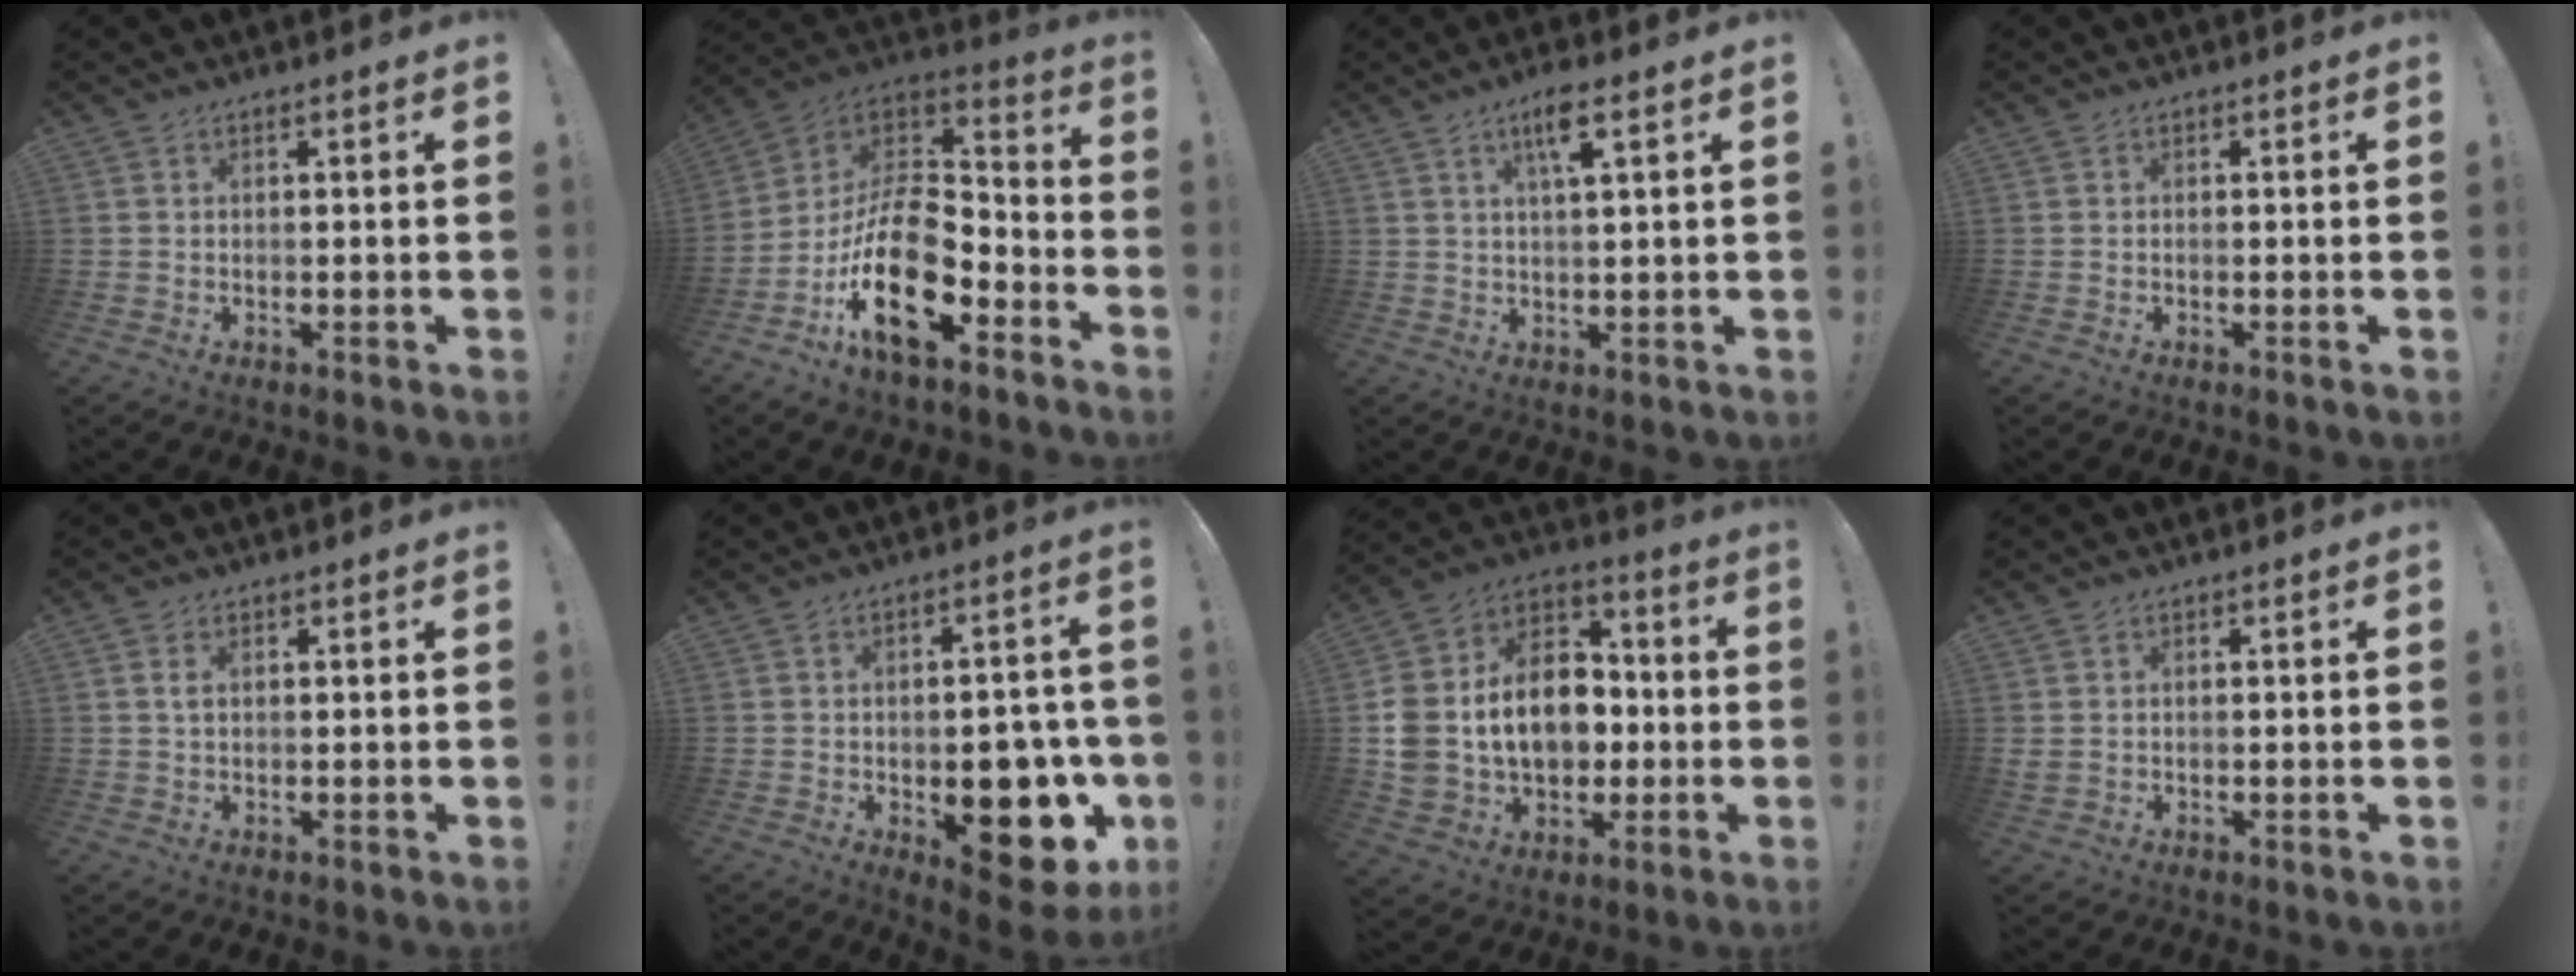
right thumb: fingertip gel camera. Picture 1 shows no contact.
{"total": 22.0, "force": [-8.6, 11.4, 16.8], "torque": [-0.316, 0.040, -0.141]}
{"total": 6.0, "force": [3.0, 0.7, 5.1], "torque": [-0.085, -0.002, 0.045]}
{"total": 0.0}
{"total": 1.5, "force": [0.7, 0.8, 1.1], "torque": [-0.022, 0.002, 0.012]}
{"total": 16.7, "force": [-5.2, 9.2, 12.9], "torque": [-0.117, 0.025, -0.062]}
{"total": 19.5, "force": [-0.7, 15.1, 12.3], "torque": [-0.234, 0.020, 0.009]}
{"total": 1.1, "force": [0.4, 0.9, 0.6], "torque": [-0.014, 0.005, 0.009]}